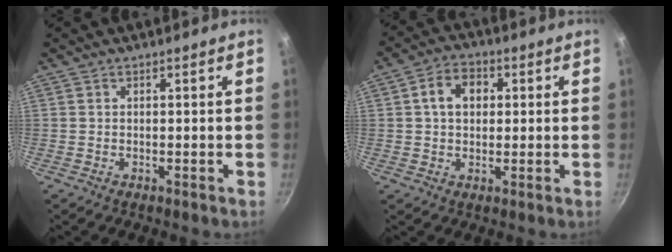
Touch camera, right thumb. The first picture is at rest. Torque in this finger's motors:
{"motor_torque": [-0.83, 0.89, 0.64, -0.52, 0.00]}